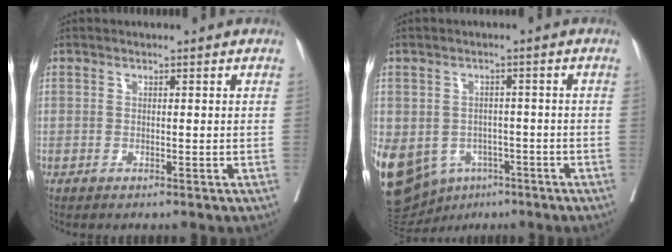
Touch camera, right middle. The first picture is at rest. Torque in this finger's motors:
{"motor_torque": [1.53, -0.61, 1.06, 0.21]}